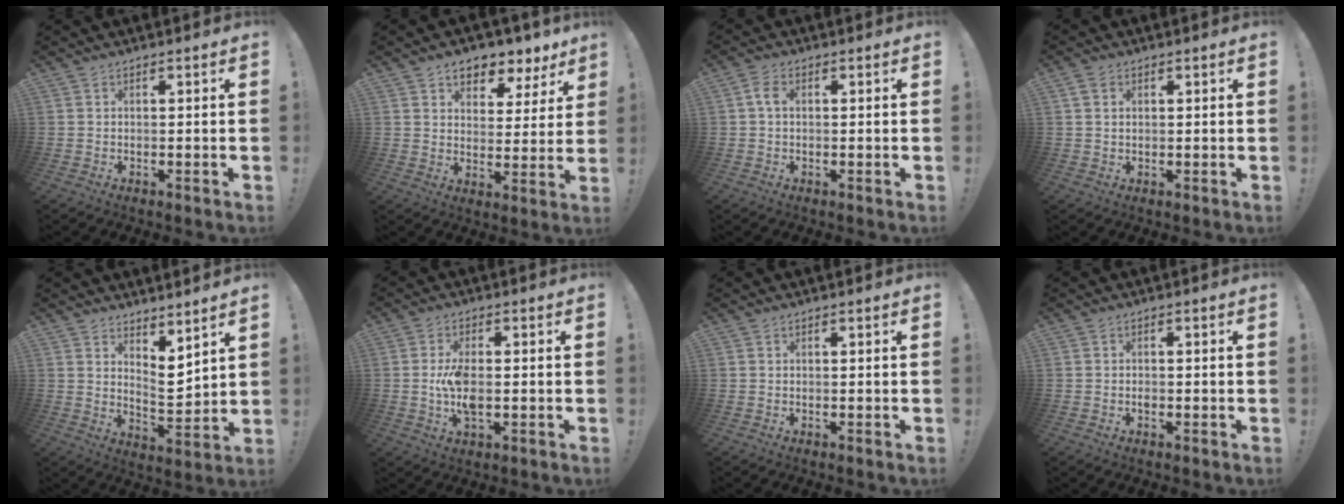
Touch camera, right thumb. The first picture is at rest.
{"total": 6.7, "force": [5.2, 3.8, 2.1], "torque": [-0.026, -0.043, 0.095]}
{"total": 3.5, "force": [0.6, 2.3, 2.6], "torque": [-0.043, 0.008, 0.010]}
{"total": 2.4, "force": [1.0, 1.7, 1.3], "torque": [-0.021, 0.003, 0.018]}
{"total": 6.5, "force": [5.1, 2.7, 3.1], "torque": [-0.030, -0.056, 0.092]}
{"total": 7.7, "force": [-0.4, 3.5, 6.8], "torque": [-0.129, -0.010, -0.011]}
{"total": 0.0}
{"total": 0.8, "force": [-0.6, 0.5, 0.4], "torque": [-0.008, 0.000, -0.010]}